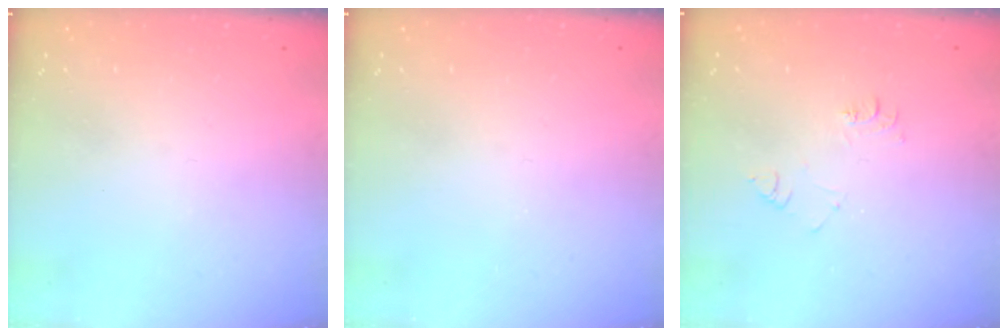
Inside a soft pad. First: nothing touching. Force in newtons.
{"total": 0.0}
{"total": 5.9, "press": 5.9, "slide": 0.7}